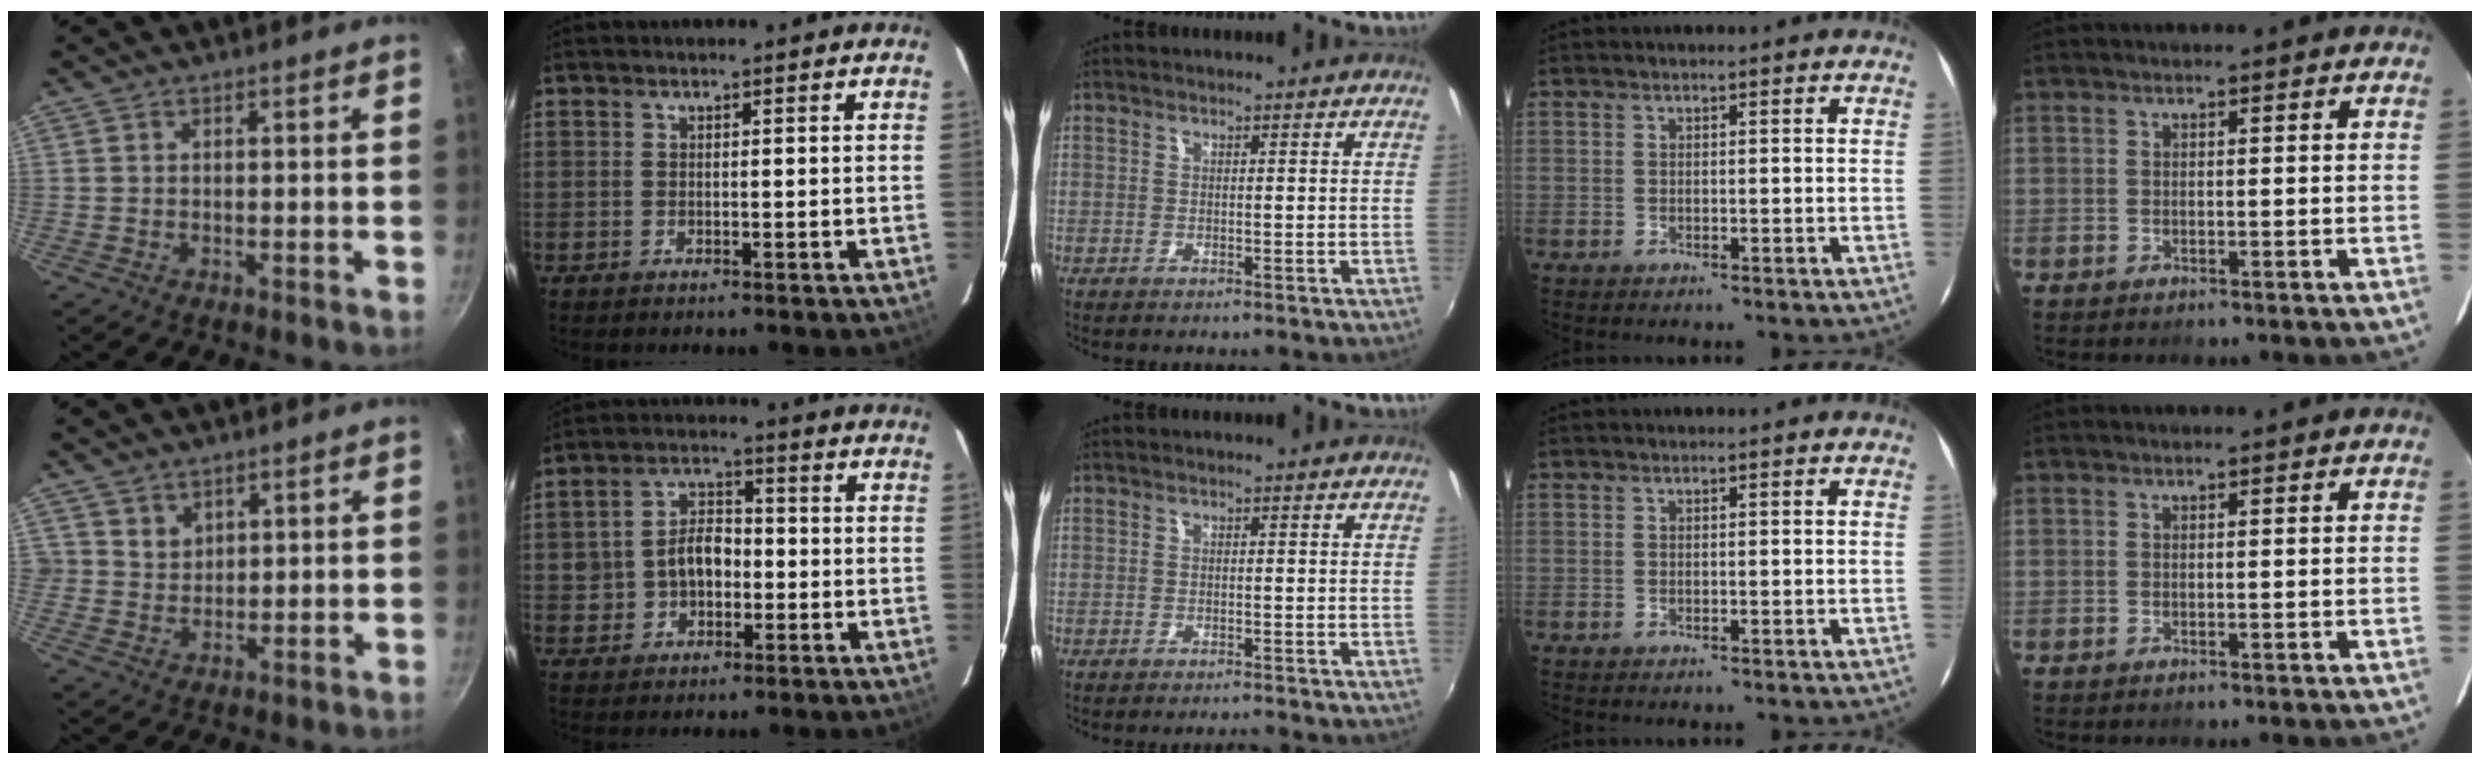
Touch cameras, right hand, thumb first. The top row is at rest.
{"thumb": {"total": 3.4, "force": [1.9, 2.8, 0.4], "torque": [0.013, -0.002, 0.037]}, "index": {"total": 7.0, "force": [-1.3, 5.6, 3.9], "torque": [-0.075, 0.023, -0.010]}, "middle": {"total": 1.2, "force": [-1.2, 0.0, 0.2], "torque": [-0.005, -0.007, -0.019]}}